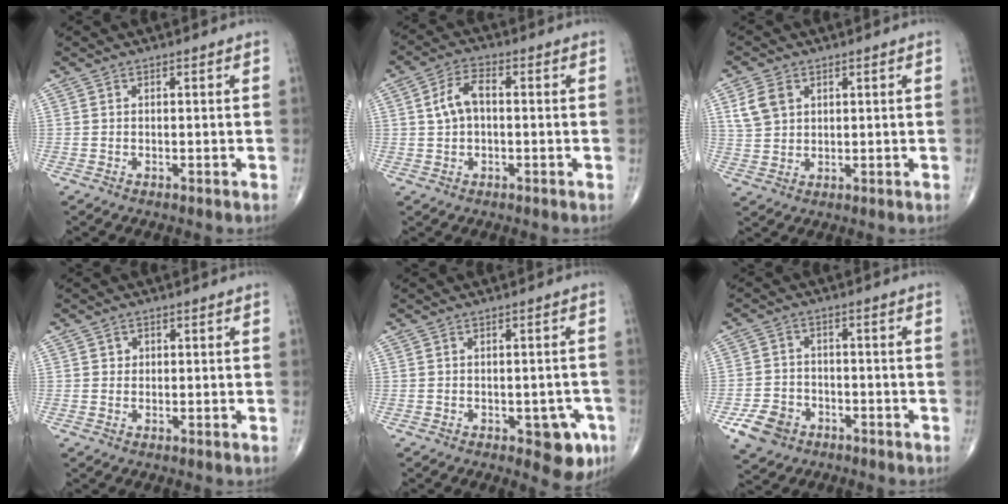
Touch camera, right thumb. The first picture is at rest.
{"total": 5.9, "force": [0.5, 3.4, 4.9], "torque": [-0.096, 0.019, 0.003]}
{"total": 5.8, "force": [2.3, 4.2, 3.2], "torque": [-0.054, -0.002, 0.049]}
{"total": 0.5, "force": [0.0, 0.4, 0.3], "torque": [-0.004, 0.001, -0.001]}
{"total": 6.6, "force": [-2.8, 3.2, 5.1], "torque": [-0.031, 0.006, -0.030]}
{"total": 6.9, "force": [-3.6, 5.2, 2.8], "torque": [-0.042, 0.018, -0.062]}